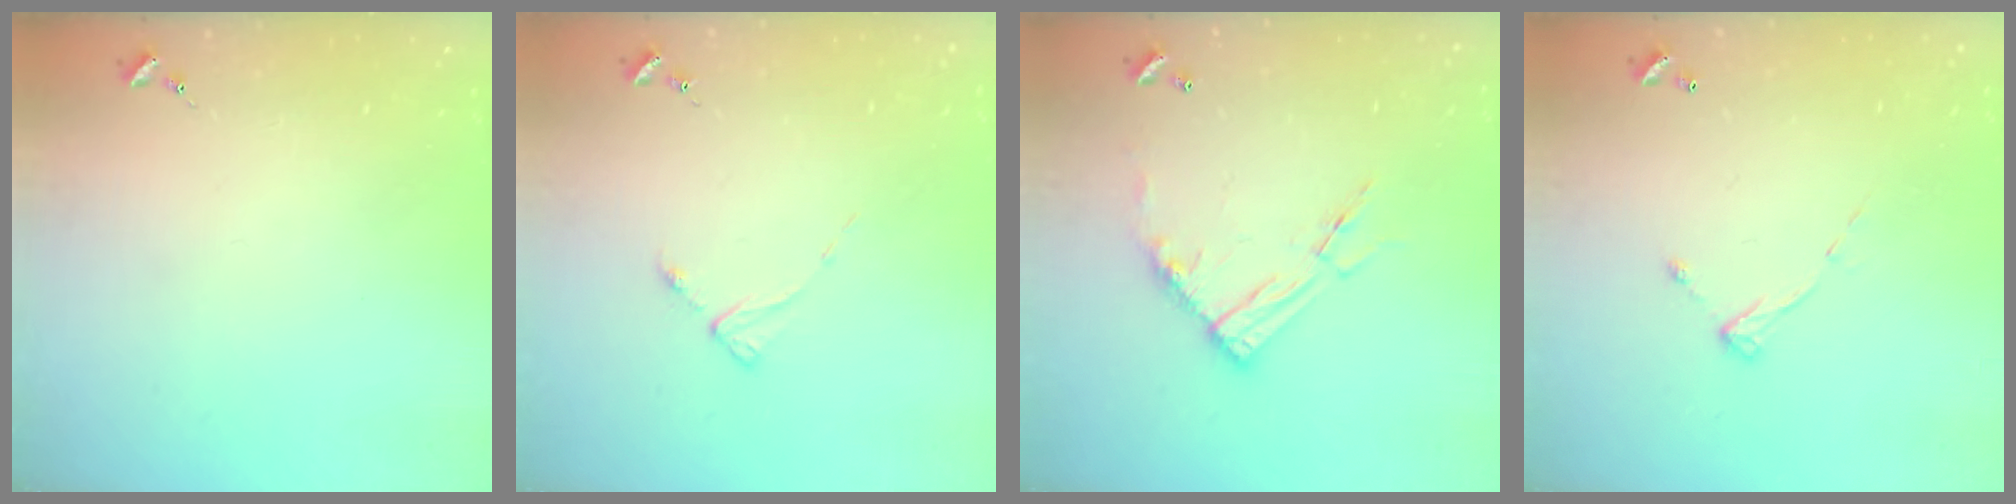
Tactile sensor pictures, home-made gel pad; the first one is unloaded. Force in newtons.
{"total": 2.7, "press": 2.7, "slide": 0.4}
{"total": 13.1, "press": 13.0, "slide": 1.2}
{"total": 6.2, "press": 6.2, "slide": 0.3}